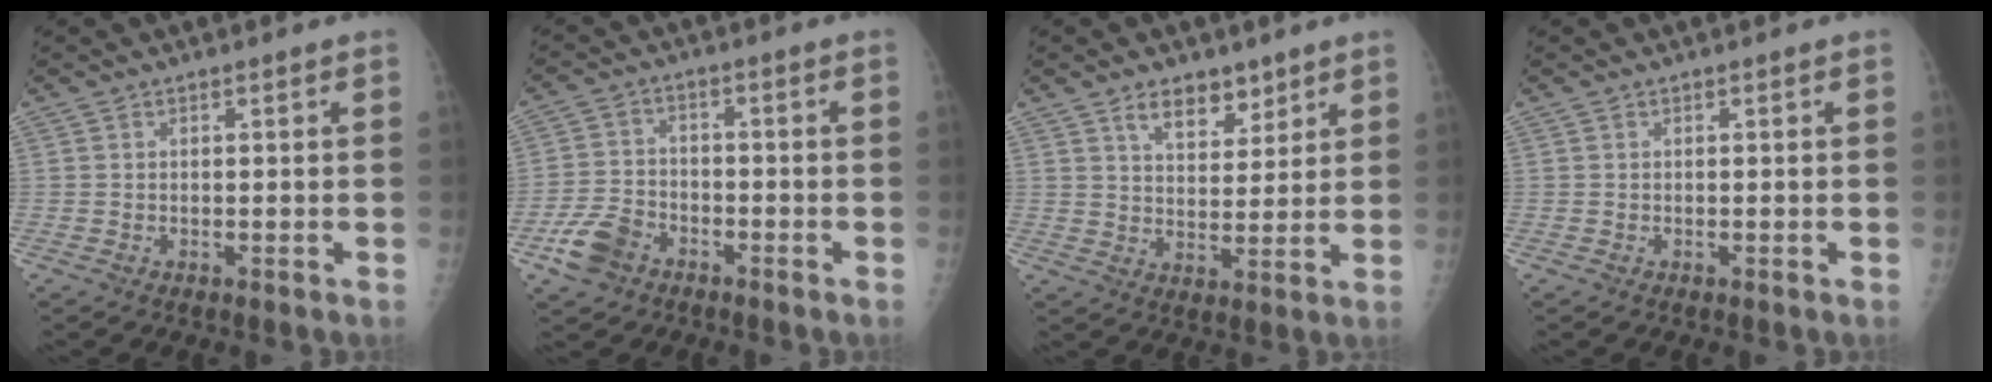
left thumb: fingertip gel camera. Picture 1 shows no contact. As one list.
[{"total": 7.5, "force": [-4.2, 5.1, 3.5], "torque": [-0.065, 0.020, -0.079]}, {"total": 7.4, "force": [5.0, 4.0, 3.8], "torque": [-0.032, -0.034, 0.085]}, {"total": 0.0}]